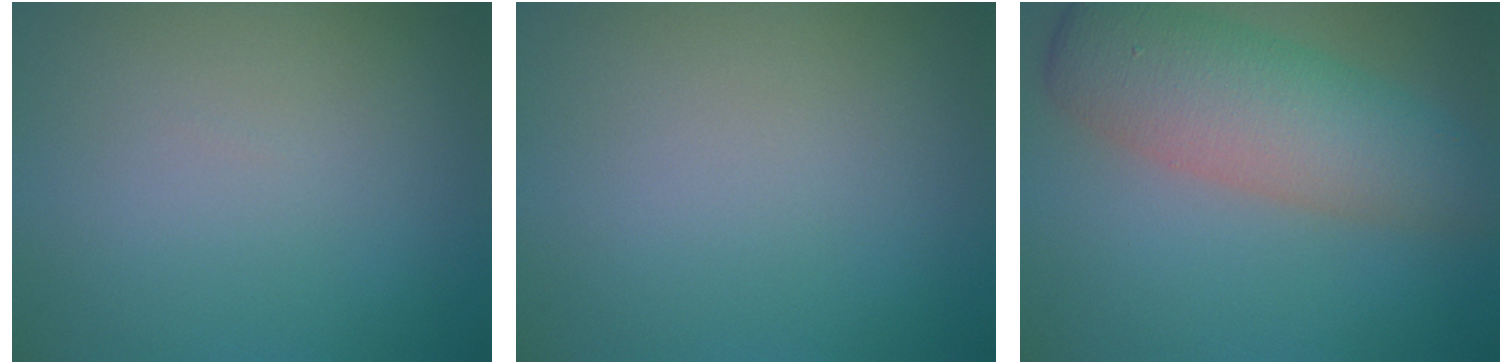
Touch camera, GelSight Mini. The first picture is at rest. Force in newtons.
{"total": 0.0}
{"total": 7.2, "press": 7.2, "slide": 0.2}